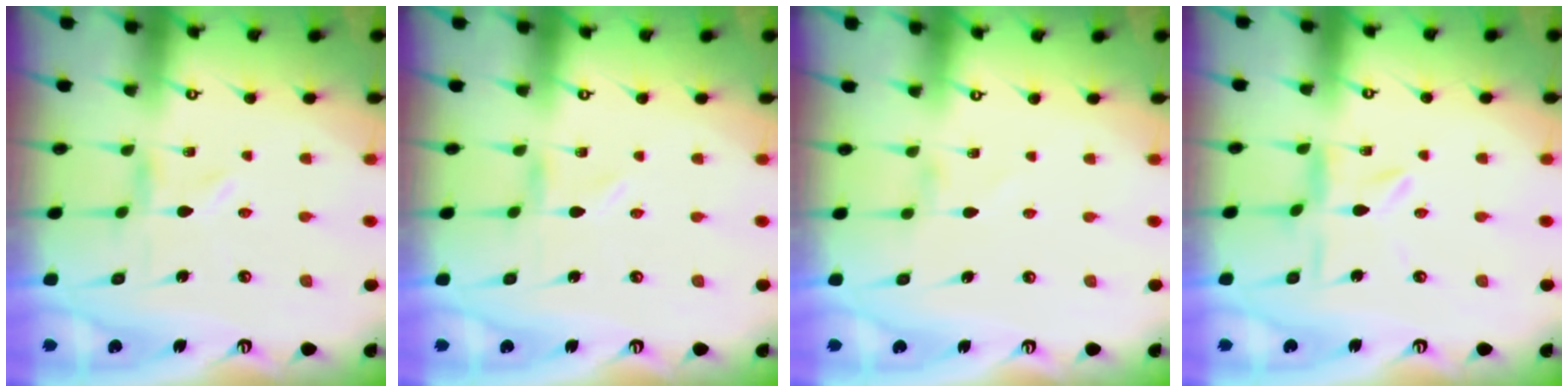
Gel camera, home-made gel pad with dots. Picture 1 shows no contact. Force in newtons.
{"total": 0.6, "press": 0.5, "slide": 0.2}
{"total": 0.0}
{"total": 2.4, "press": 2.4, "slide": 0.3}